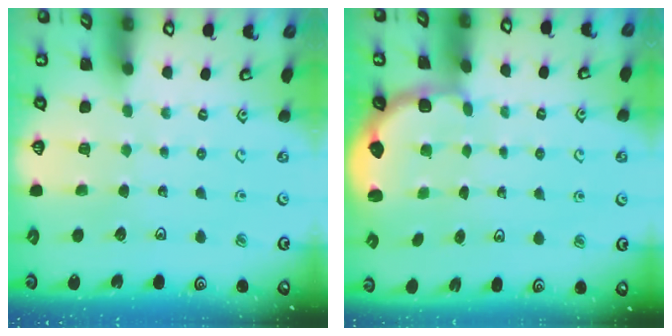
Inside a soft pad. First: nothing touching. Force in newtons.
{"total": 2.8, "press": 2.1, "slide": 1.9}